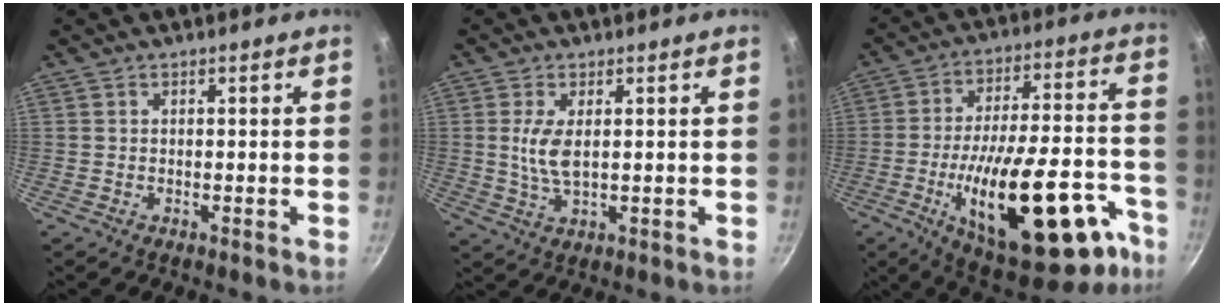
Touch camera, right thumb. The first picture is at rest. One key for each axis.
{"total": 5.3, "fx": 0.8, "fy": 2.2, "fz": 4.8, "tx": -0.098, "ty": -0.006, "tz": 0.018}
{"total": 29.6, "fx": -13.1, "fy": 12.0, "fz": 23.8, "tx": -0.311, "ty": 0.057, "tz": -0.184}